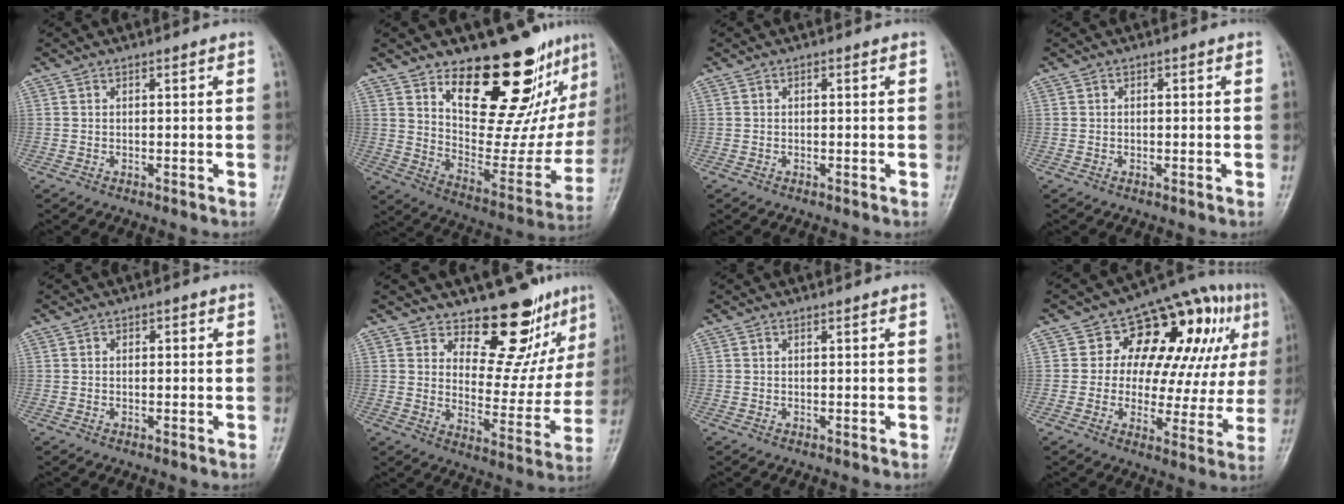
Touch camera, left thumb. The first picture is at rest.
{"total": 23.3, "force": [15.5, 9.8, 14.4], "torque": [-0.142, -0.107, 0.244]}
{"total": 0.0}
{"total": 0.0}
{"total": 0.6, "force": [0.1, 0.5, 0.4], "torque": [0.002, 0.003, -0.002]}
{"total": 13.5, "force": [10.7, 6.1, 5.6], "torque": [-0.018, -0.092, 0.153]}
{"total": 0.0}
{"total": 20.6, "force": [5.9, 11.7, 15.9], "torque": [-0.150, 0.018, 0.074]}